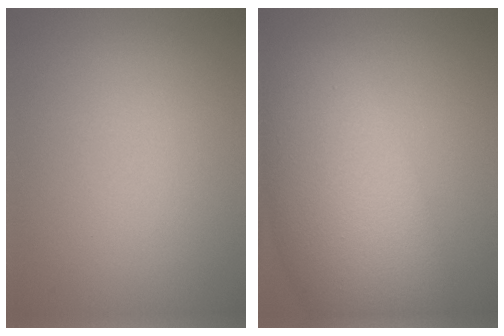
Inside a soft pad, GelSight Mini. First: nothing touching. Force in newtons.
{"total": 10.5, "press": 10.5, "slide": 0.3}